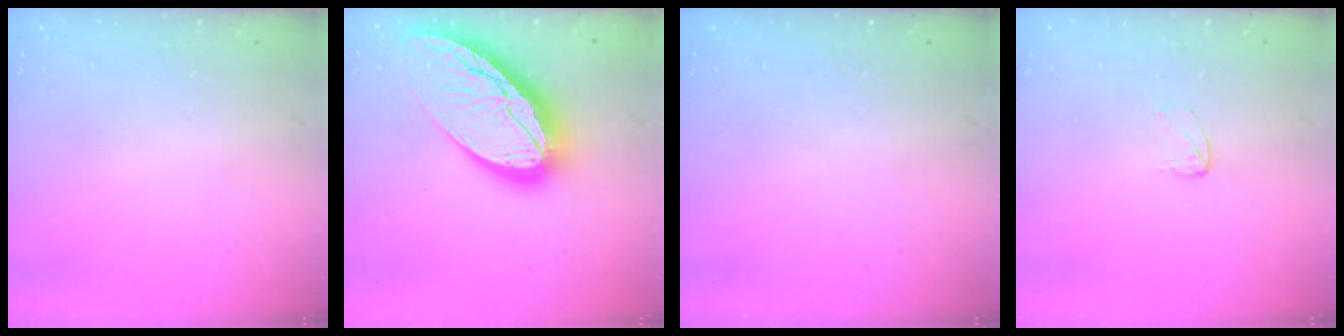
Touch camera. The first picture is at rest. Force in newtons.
{"total": 23.5, "press": 23.5, "slide": 1.7}
{"total": 0.0}
{"total": 2.9, "press": 2.9, "slide": 0.2}